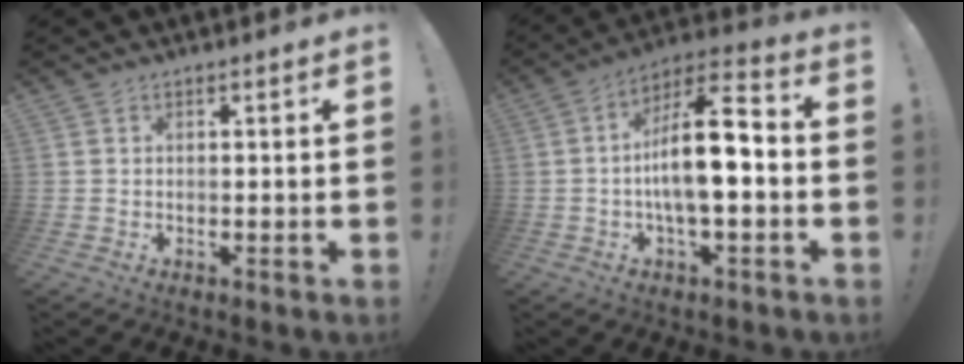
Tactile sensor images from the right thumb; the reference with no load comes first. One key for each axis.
{"total": 15.4, "fx": -2.1, "fy": 5.4, "fz": 14.2, "tx": -0.240, "ty": 0.014, "tz": -0.037}